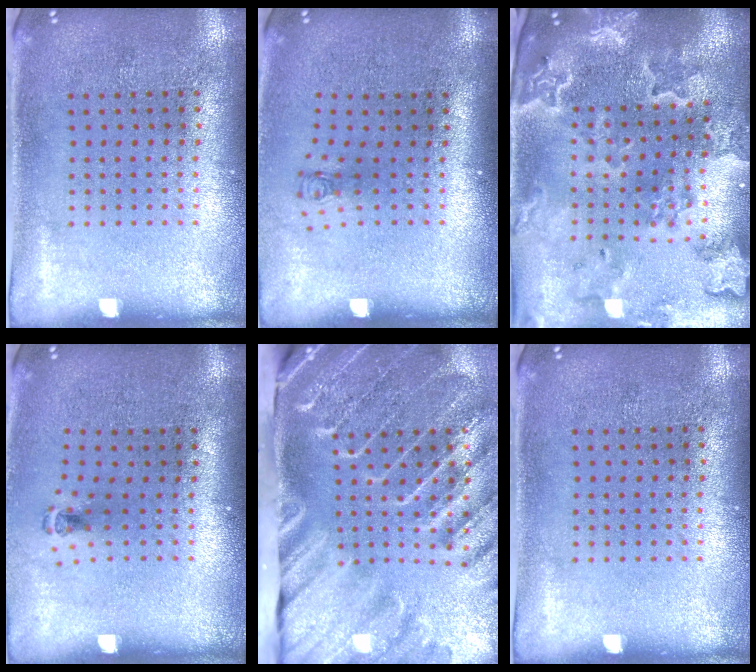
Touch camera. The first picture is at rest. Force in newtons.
{"total": 0.7, "press": 0.4, "slide": 0.6}
{"total": 2.9, "press": 2.7, "slide": 1.0}
{"total": 0.6, "press": 0.4, "slide": 0.5}
{"total": 4.5, "press": 3.4, "slide": 2.8}
{"total": 0.0}